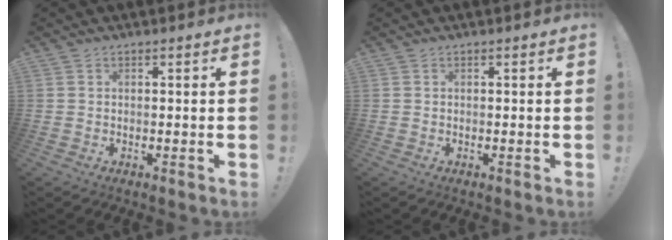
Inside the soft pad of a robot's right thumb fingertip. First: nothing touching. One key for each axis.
{"total": 0.0}